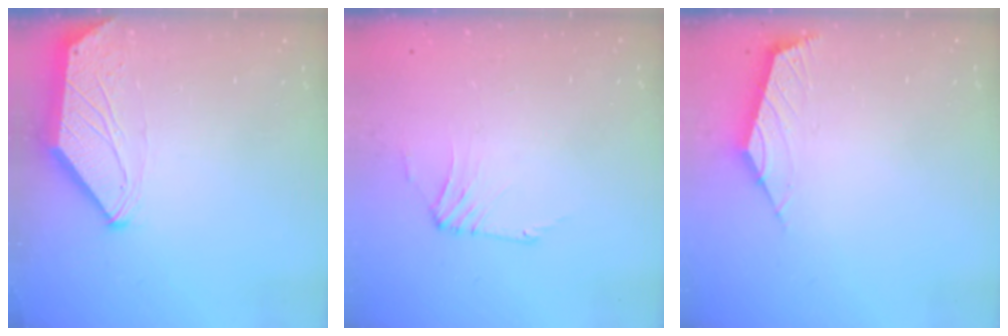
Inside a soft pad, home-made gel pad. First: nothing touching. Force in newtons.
{"total": 1.0, "press": 0.8, "slide": 0.5}
{"total": 2.6, "press": 2.5, "slide": 0.6}